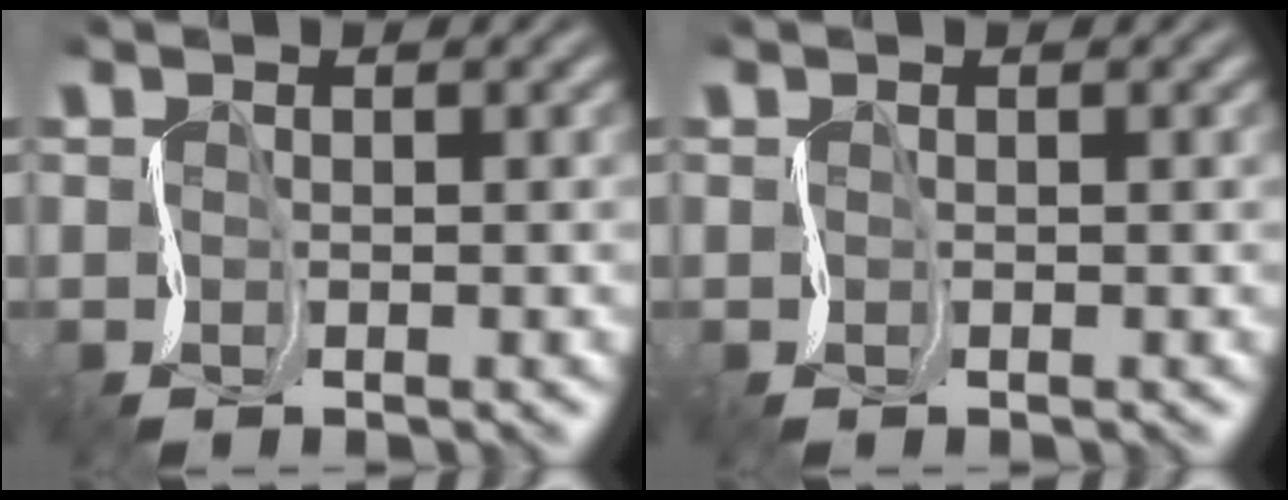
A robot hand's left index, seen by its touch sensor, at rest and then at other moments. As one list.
[{"total": 0.0}]